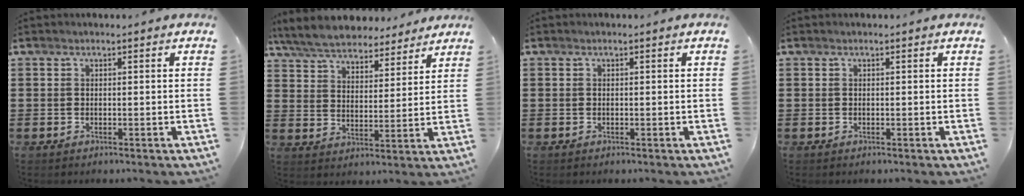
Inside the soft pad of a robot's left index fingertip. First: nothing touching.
{"total": 6.6, "force": [6.2, 1.2, 1.8], "torque": [-0.064, -0.030, 0.110]}
{"total": 0.0}
{"total": 0.0}